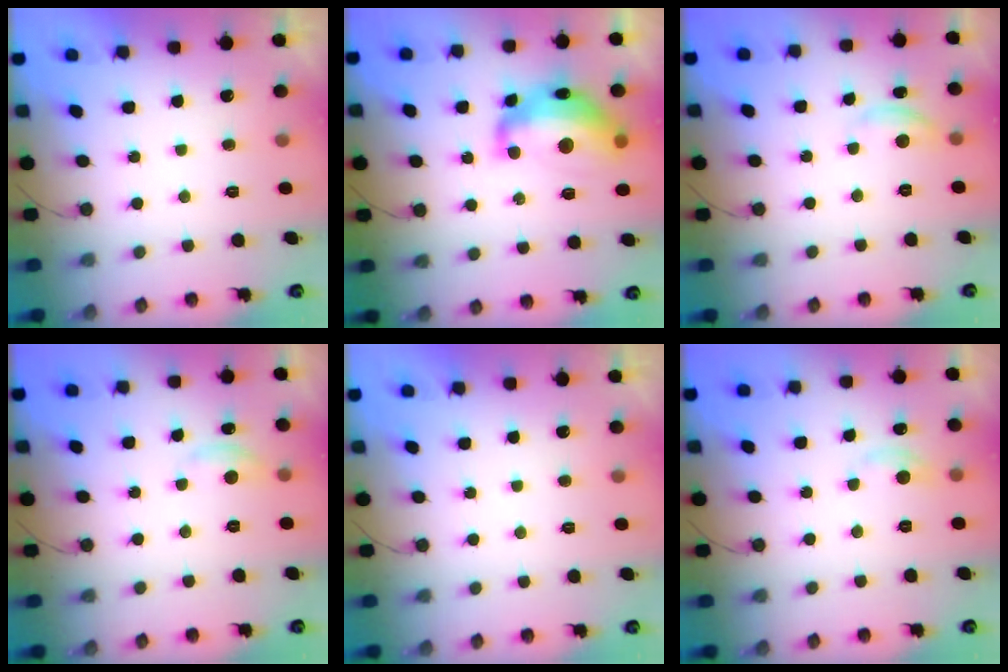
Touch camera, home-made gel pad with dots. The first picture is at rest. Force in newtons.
{"total": 15.6, "press": 15.6, "slide": 0.9}
{"total": 4.5, "press": 4.5, "slide": 0.3}
{"total": 4.1, "press": 4.0, "slide": 0.6}
{"total": 0.0}
{"total": 4.3, "press": 4.3, "slide": 0.6}